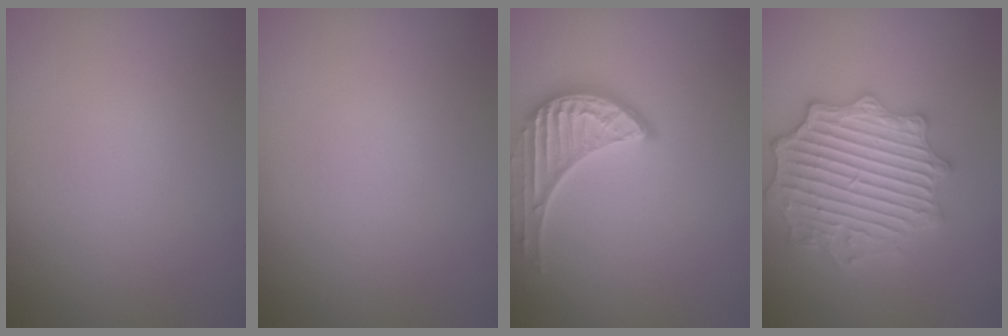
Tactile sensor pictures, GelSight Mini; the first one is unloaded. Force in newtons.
{"total": 0.0}
{"total": 3.5, "press": 3.0, "slide": 1.8}
{"total": 6.7, "press": 6.6, "slide": 1.0}